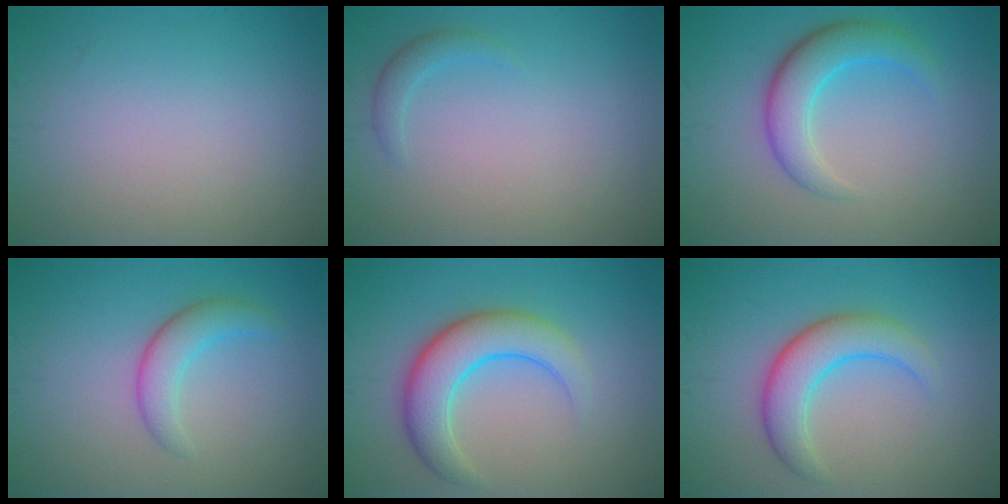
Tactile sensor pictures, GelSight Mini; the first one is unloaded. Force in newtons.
{"total": 1.3, "press": 1.3, "slide": 0.2}
{"total": 4.4, "press": 4.4, "slide": 0.3}
{"total": 2.9, "press": 2.9, "slide": 0.1}
{"total": 5.7, "press": 5.7, "slide": 0.1}
{"total": 4.5, "press": 4.5, "slide": 0.1}